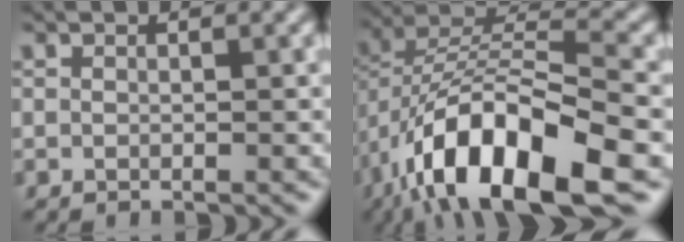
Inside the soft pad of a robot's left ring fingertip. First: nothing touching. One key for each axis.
{"total": 13.7, "fx": -7.1, "fy": 4.7, "fz": 10.7, "tx": -0.194, "ty": 0.003, "tz": -0.129}